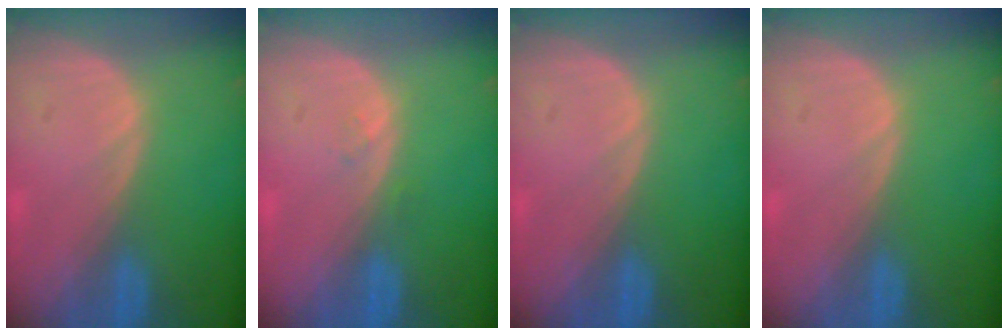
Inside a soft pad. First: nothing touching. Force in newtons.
{"total": 0.7, "press": 0.7, "slide": 0.1}
{"total": 0.0}
{"total": 0.0}